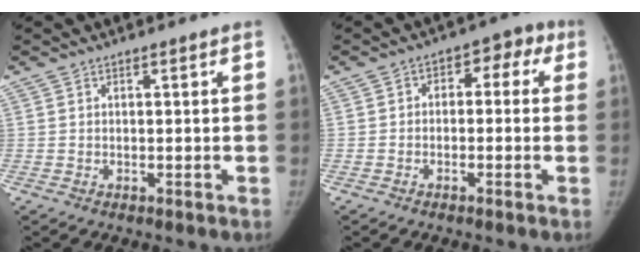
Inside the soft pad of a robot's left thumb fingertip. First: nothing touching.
{"total": 5.7, "force": [0.0, 4.2, 3.8], "torque": [-0.009, 0.030, -0.016]}